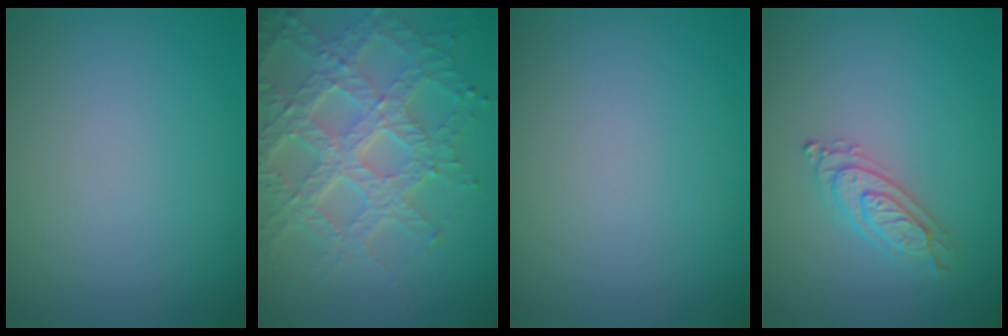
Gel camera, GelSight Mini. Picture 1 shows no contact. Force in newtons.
{"total": 8.0, "press": 5.8, "slide": 5.5}
{"total": 0.0}
{"total": 2.2, "press": 2.1, "slide": 0.4}